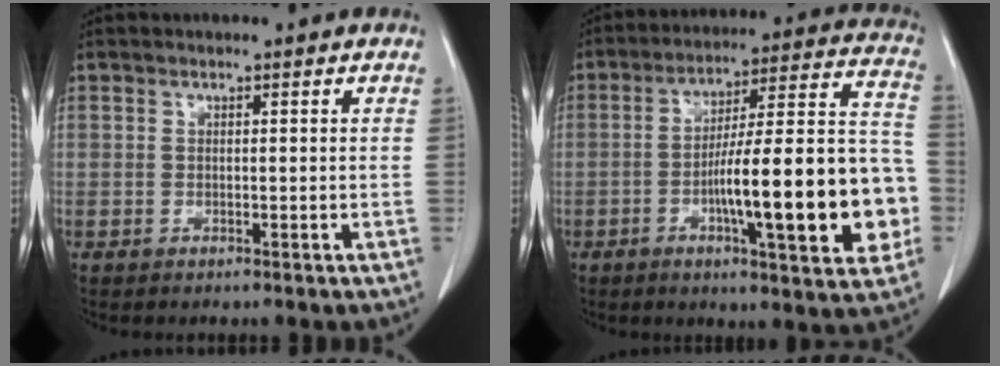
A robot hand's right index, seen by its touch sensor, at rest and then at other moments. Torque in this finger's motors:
{"motor_torque": [1.37, -0.76, 0.55, 0.21]}